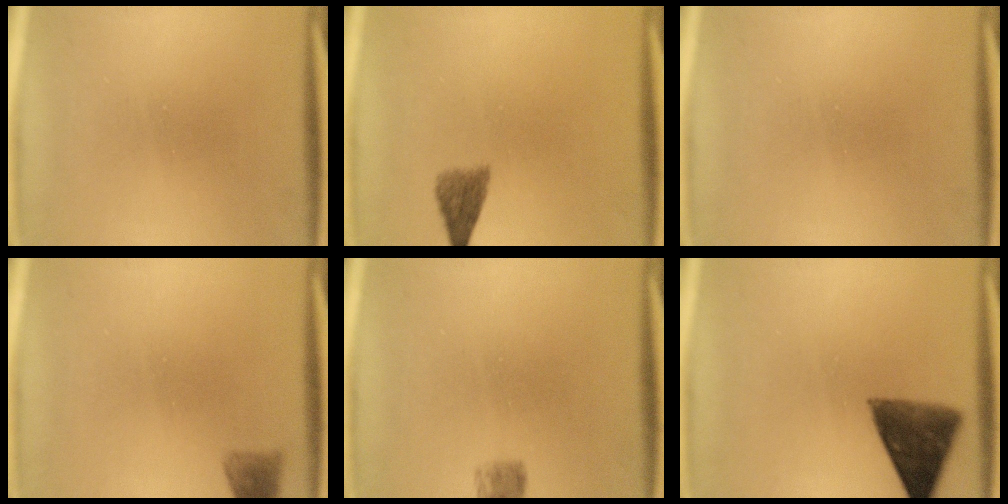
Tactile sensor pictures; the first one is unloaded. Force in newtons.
{"total": 2.9}
{"total": 0.0}
{"total": 2.0}
{"total": 2.6}
{"total": 9.5}